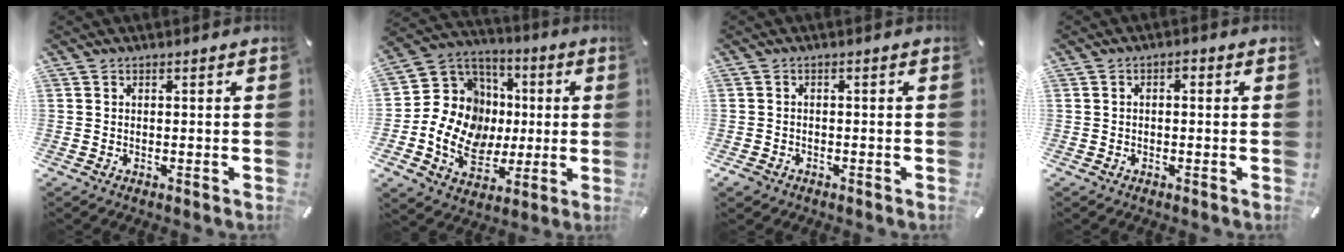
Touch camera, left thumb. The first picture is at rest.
{"total": 14.8, "force": [-1.8, 13.5, 5.9], "torque": [-0.127, -0.004, -0.019]}
{"total": 1.8, "force": [-1.1, 1.3, 0.2], "torque": [-0.002, 0.007, -0.024]}
{"total": 1.1, "force": [-0.4, 0.6, 0.8], "torque": [-0.018, 0.008, -0.010]}